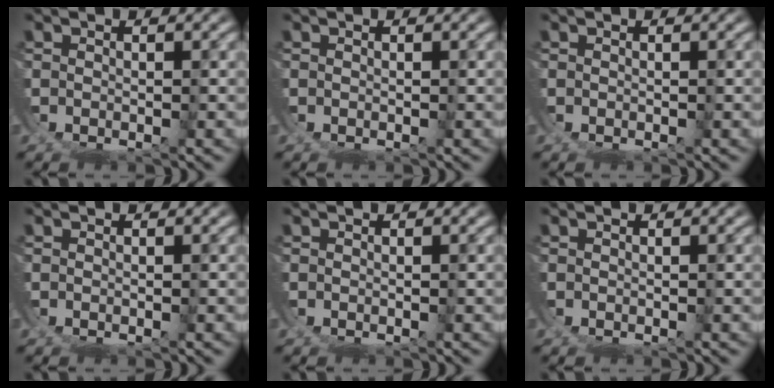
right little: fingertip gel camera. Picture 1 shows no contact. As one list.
[{"total": 0.0}, {"total": 0.0}, {"total": 0.0}, {"total": 0.0}, {"total": 0.0}]